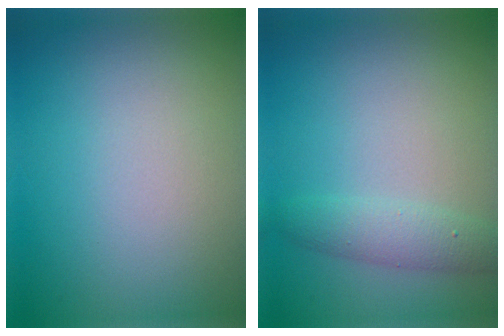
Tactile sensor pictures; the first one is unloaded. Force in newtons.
{"total": 2.4, "press": 2.4, "slide": 0.1}